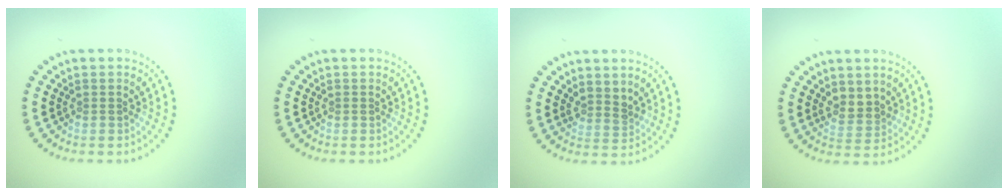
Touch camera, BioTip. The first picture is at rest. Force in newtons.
{"total": 0.0}
{"total": 1.9, "press": 1.5, "slide": 1.1}
{"total": 1.9, "press": 1.6, "slide": 1.0}